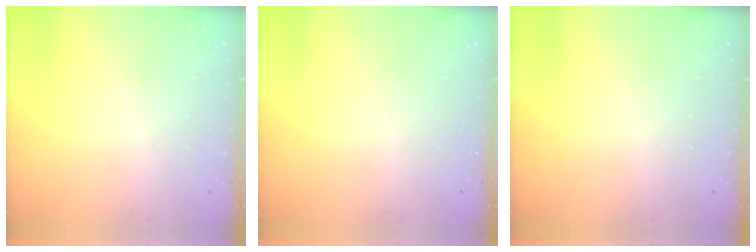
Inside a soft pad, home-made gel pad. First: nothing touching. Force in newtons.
{"total": 0.0}
{"total": 0.0}